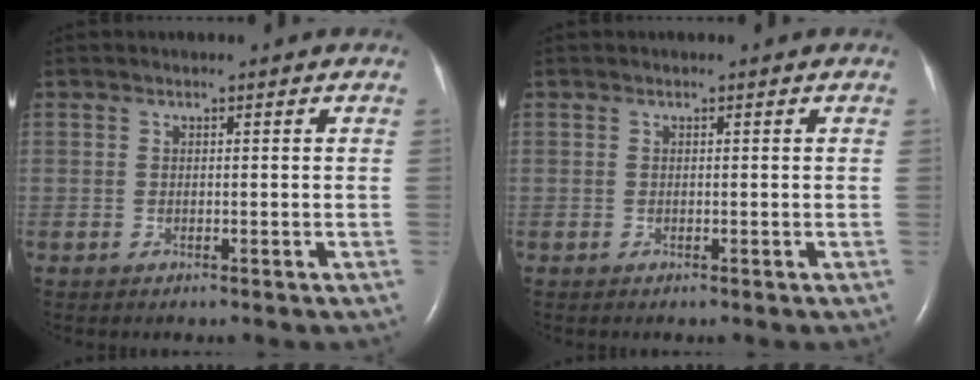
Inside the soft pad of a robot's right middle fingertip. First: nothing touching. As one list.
[{"total": 0.0}]